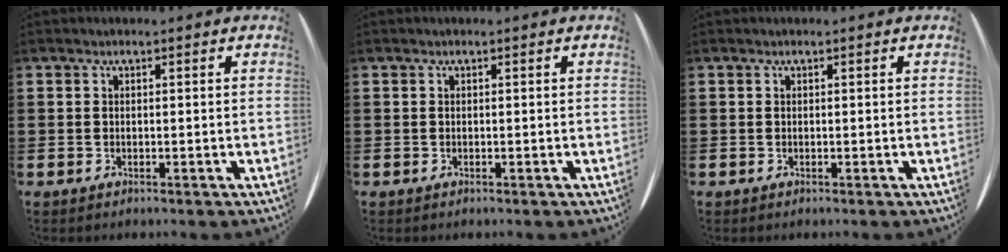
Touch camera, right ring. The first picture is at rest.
{"total": 0.0}
{"total": 0.0}